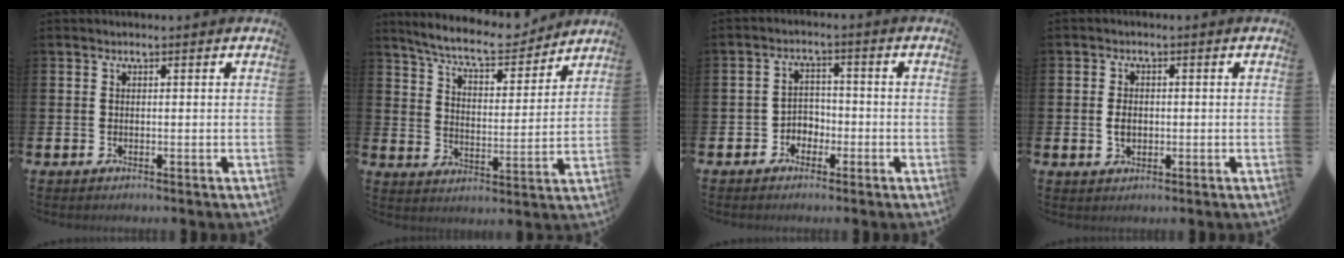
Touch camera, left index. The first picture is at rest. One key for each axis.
{"total": 8.4, "fx": 7.8, "fy": 1.4, "fz": 2.9, "tx": -0.076, "ty": -0.050, "tz": 0.134}
{"total": 2.8, "fx": -1.9, "fy": 2.0, "fz": 0.4, "tx": -0.016, "ty": 0.004, "tz": -0.045}
{"total": 2.5, "fx": 0.0, "fy": 1.7, "fz": 1.9, "tx": -0.022, "ty": 0.000, "tz": -0.004}